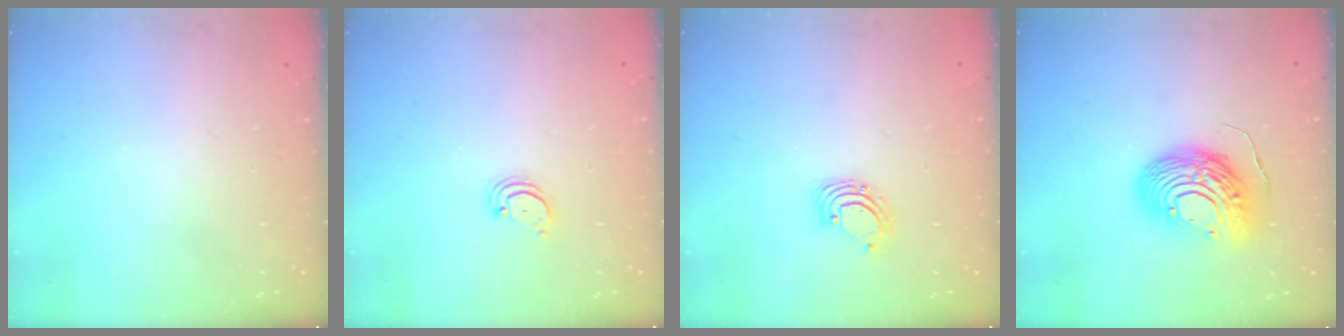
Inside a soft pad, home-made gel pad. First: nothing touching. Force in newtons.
{"total": 2.2, "press": 2.2, "slide": 0.2}
{"total": 2.2, "press": 2.2, "slide": 0.2}
{"total": 13.8, "press": 13.8, "slide": 1.1}